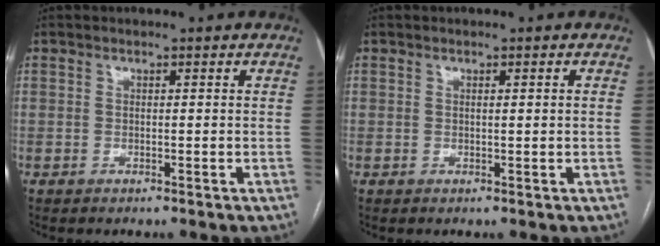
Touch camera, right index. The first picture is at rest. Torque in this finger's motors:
{"motor_torque": [-0.36, -0.07, -0.02, -0.01]}